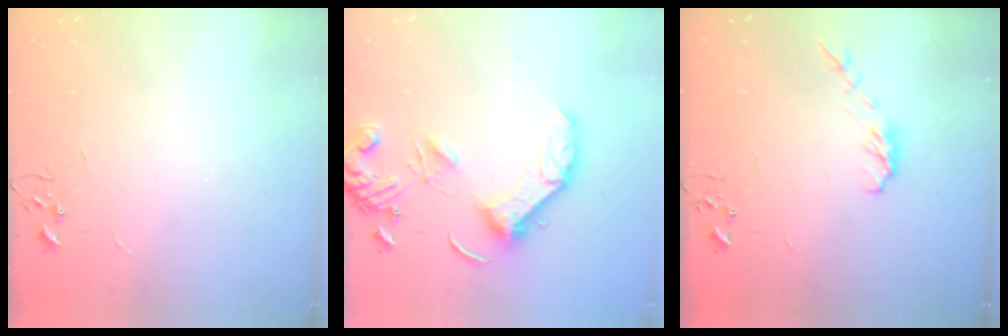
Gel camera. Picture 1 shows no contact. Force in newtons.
{"total": 14.7, "press": 14.6, "slide": 1.9}
{"total": 5.4, "press": 5.3, "slide": 0.7}